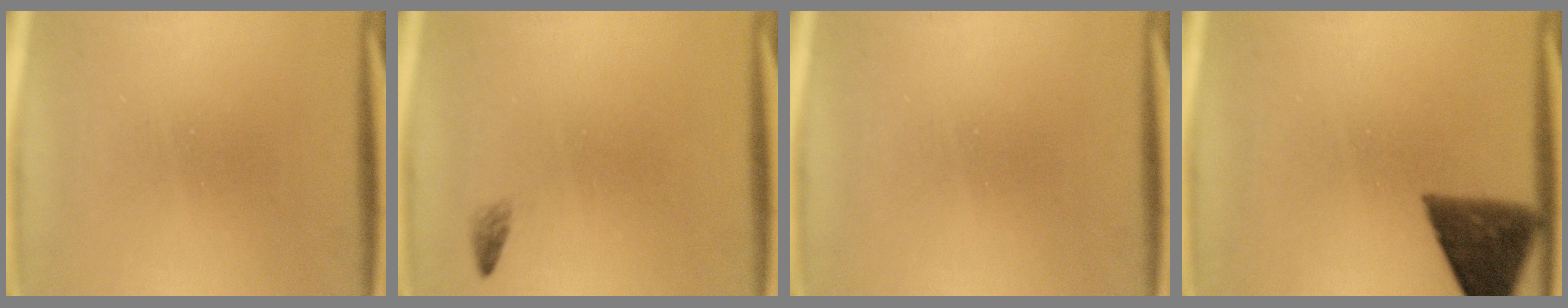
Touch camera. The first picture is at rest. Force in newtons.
{"total": 0.8}
{"total": 0.0}
{"total": 9.7}